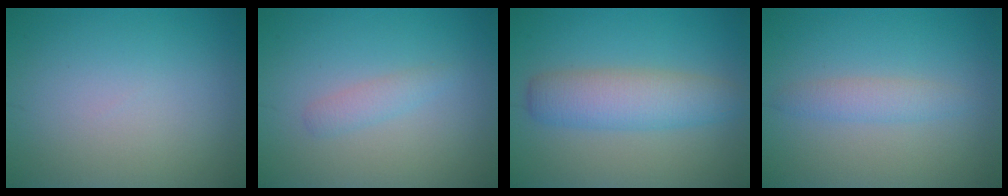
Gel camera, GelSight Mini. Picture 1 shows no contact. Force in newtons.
{"total": 1.4, "press": 1.4, "slide": 0.1}
{"total": 4.7, "press": 4.7, "slide": 0.3}
{"total": 1.9, "press": 1.9, "slide": 0.1}